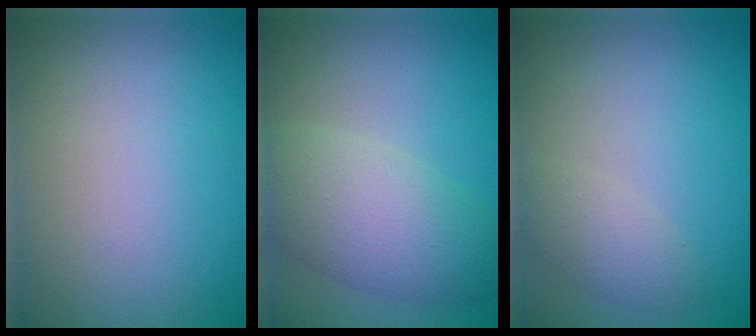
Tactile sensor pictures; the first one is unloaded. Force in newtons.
{"total": 6.1, "press": 6.0, "slide": 0.3}
{"total": 2.0, "press": 2.0, "slide": 0.0}